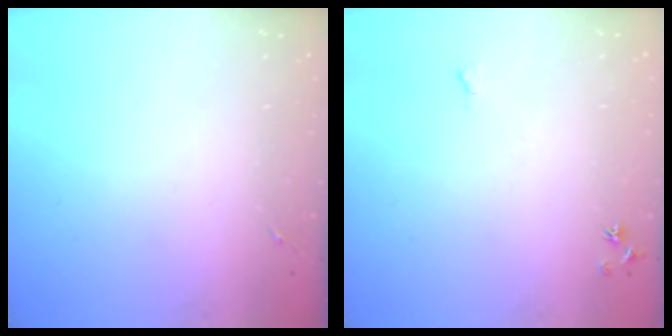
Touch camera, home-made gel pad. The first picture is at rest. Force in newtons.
{"total": 4.7, "press": 4.7, "slide": 0.7}